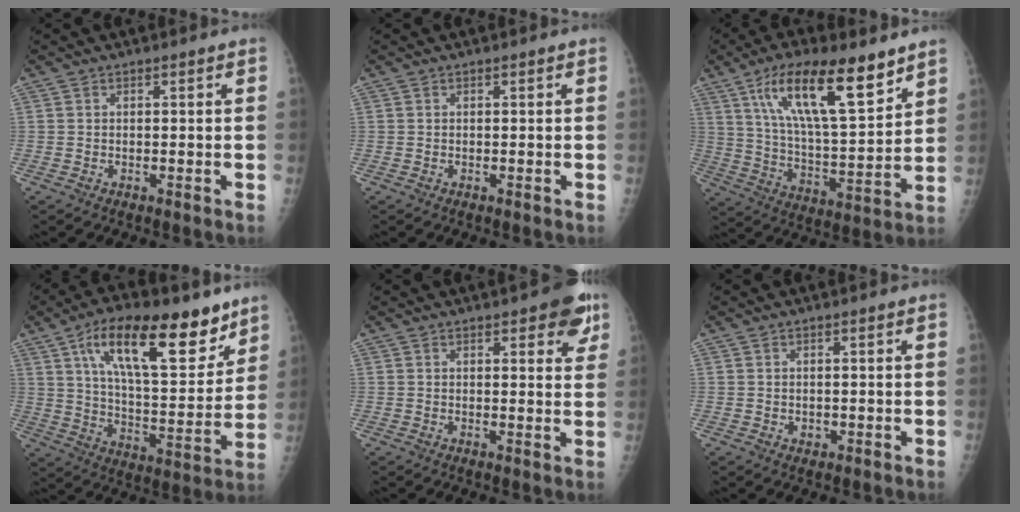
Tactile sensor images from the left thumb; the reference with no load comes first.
{"total": 0.0}
{"total": 19.8, "force": [11.5, 5.9, 15.0], "torque": [-0.230, -0.047, 0.205]}
{"total": 23.7, "force": [13.3, 9.6, 17.1], "torque": [-0.229, -0.047, 0.222]}
{"total": 7.2, "force": [4.0, 2.7, 5.4], "torque": [-0.038, -0.014, 0.042]}
{"total": 0.8, "force": [0.1, 0.7, 0.4], "torque": [-0.005, -0.001, 0.004]}